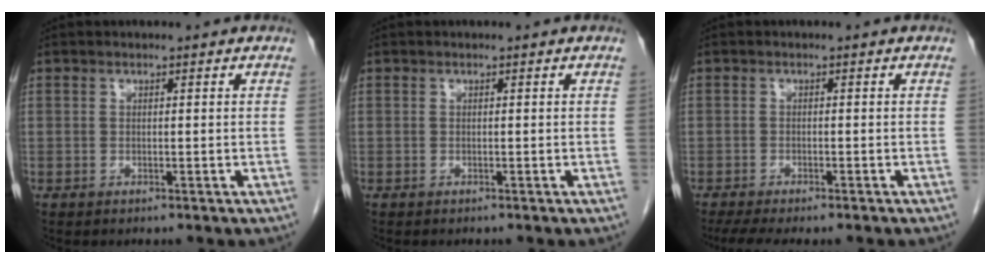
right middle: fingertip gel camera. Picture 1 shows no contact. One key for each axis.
{"total": 0.0}
{"total": 6.9, "fx": -5.7, "fy": 1.3, "fz": 3.7, "tx": -0.055, "ty": -0.013, "tz": -0.087}